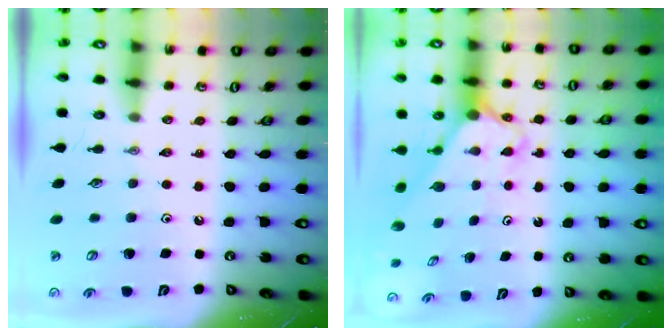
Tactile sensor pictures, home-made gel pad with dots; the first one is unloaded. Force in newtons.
{"total": 2.5, "press": 2.5, "slide": 0.2}